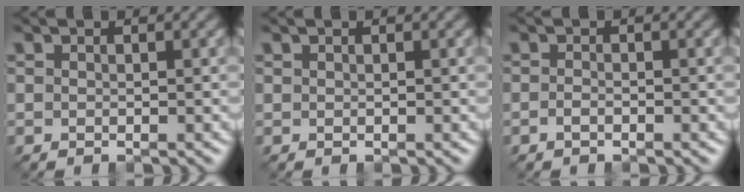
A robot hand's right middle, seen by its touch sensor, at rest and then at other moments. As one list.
[{"total": 0.0}, {"total": 0.7, "force": [-0.4, 0.3, 0.5], "torque": [-0.012, -0.001, -0.010]}]